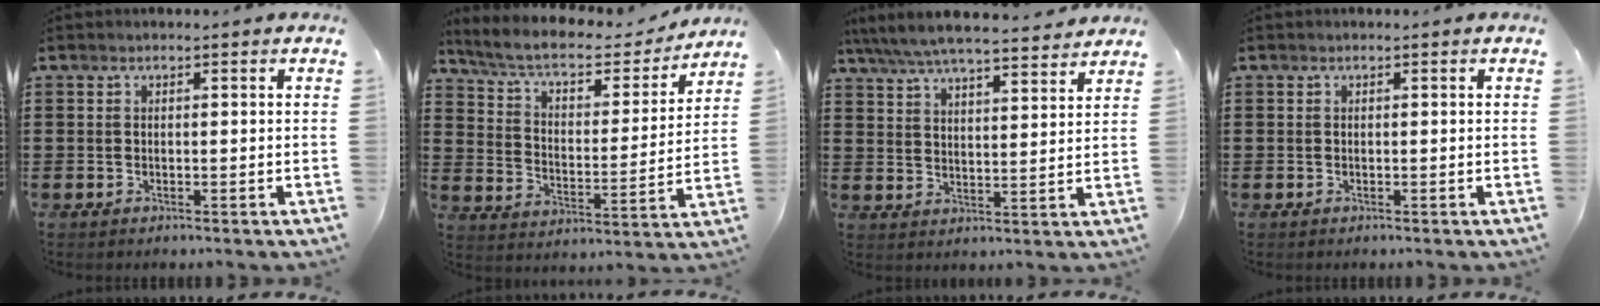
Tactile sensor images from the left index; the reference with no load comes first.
{"total": 6.0, "force": [4.8, 1.8, 3.1], "torque": [-0.082, -0.030, 0.077]}
{"total": 6.3, "force": [5.8, 0.4, 2.3], "torque": [-0.068, -0.032, 0.100]}
{"total": 0.0}